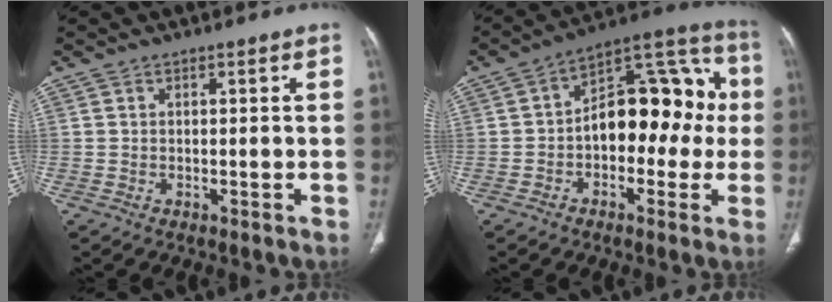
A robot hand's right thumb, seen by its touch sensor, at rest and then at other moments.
{"total": 17.4, "force": [-0.6, 10.5, 13.8], "torque": [-0.145, 0.056, -0.020]}